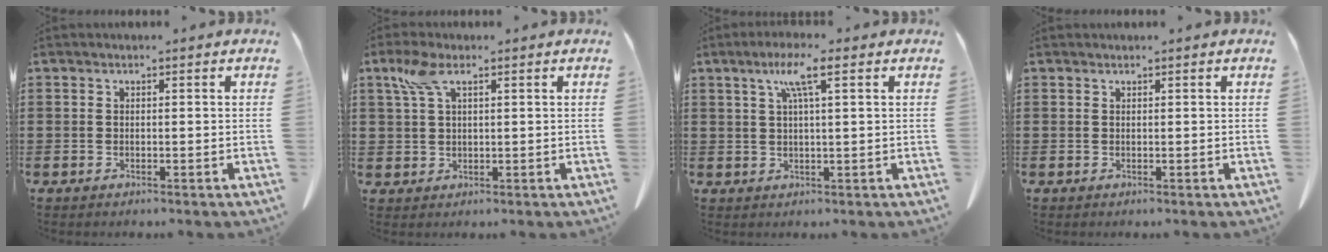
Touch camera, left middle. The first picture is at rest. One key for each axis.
{"total": 4.6, "fx": 2.3, "fy": 2.3, "fz": 3.3, "tx": -0.082, "ty": 0.006, "tz": 0.038}
{"total": 5.3, "fx": 2.5, "fy": 0.3, "fz": 4.6, "tx": -0.097, "ty": 0.007, "tz": 0.039}
{"total": 0.0}